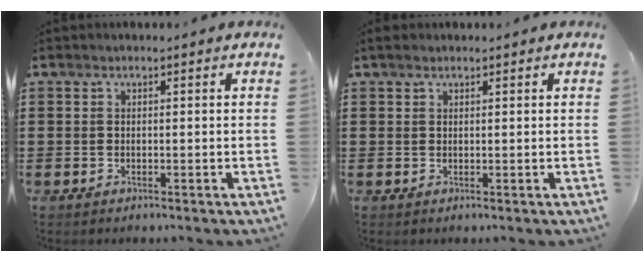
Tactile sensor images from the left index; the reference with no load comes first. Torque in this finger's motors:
{"motor_torque": [-0.58, 0.57, -0.75, -0.03]}